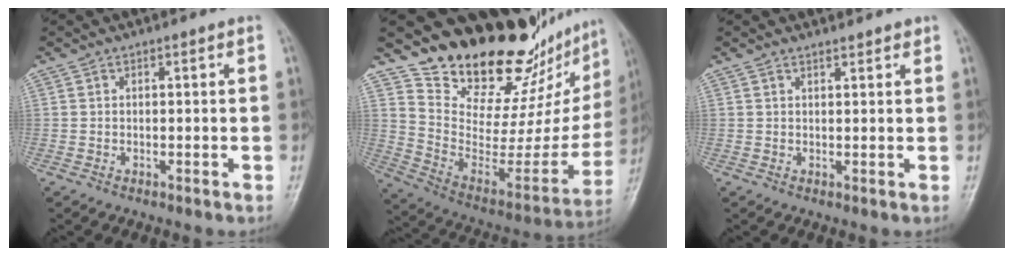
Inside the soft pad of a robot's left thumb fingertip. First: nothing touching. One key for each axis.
{"total": 23.6, "fx": 20.3, "fy": 7.6, "fz": 9.5, "tx": -0.089, "ty": -0.162, "tz": 0.311}
{"total": 1.5, "fx": 1.3, "fy": 0.4, "fz": 0.4, "tx": 0.000, "ty": -0.006, "tz": 0.018}